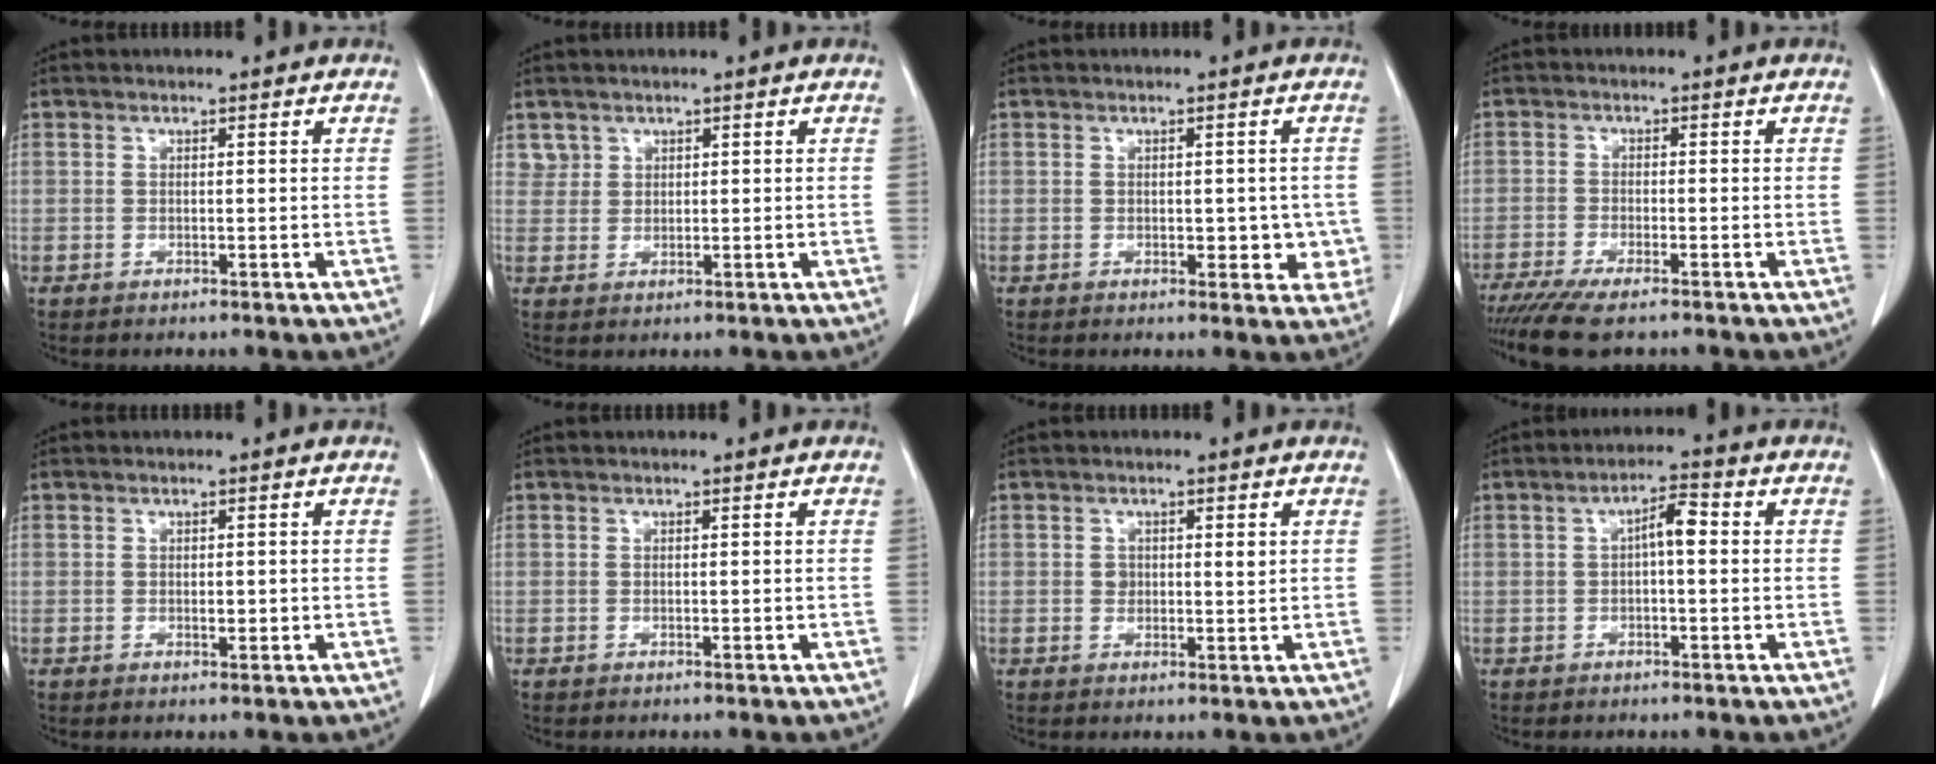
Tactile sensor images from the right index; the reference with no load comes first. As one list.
[{"total": 1.9, "force": [1.4, 1.3, -0.3], "torque": [0.019, 0.007, 0.022]}, {"total": 4.2, "force": [-0.6, 2.5, 3.3], "torque": [-0.023, 0.005, -0.001]}, {"total": 9.0, "force": [-7.2, 1.4, 5.1], "torque": [-0.080, -0.019, -0.118]}, {"total": 0.9, "force": [0.0, 0.5, 0.7], "torque": [-0.011, 0.001, 0.004]}, {"total": 0.0}, {"total": 2.1, "force": [0.7, 1.3, 1.5], "torque": [-0.022, 0.004, 0.014]}, {"total": 3.9, "force": [0.3, 1.0, 3.8], "torque": [-0.062, 0.014, 0.001]}]